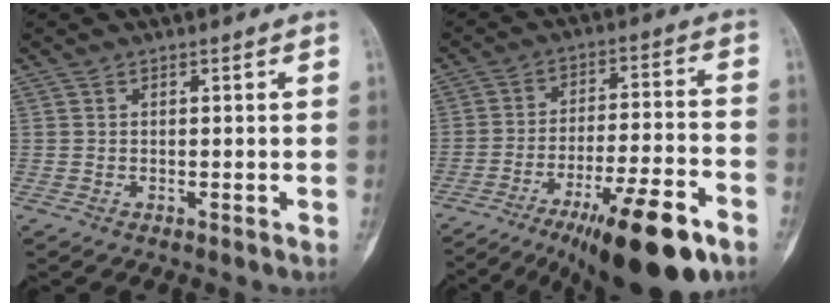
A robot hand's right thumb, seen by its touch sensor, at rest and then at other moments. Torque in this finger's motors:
{"motor_torque": [3.36, 1.60, 1.32, -1.45, 0.46]}